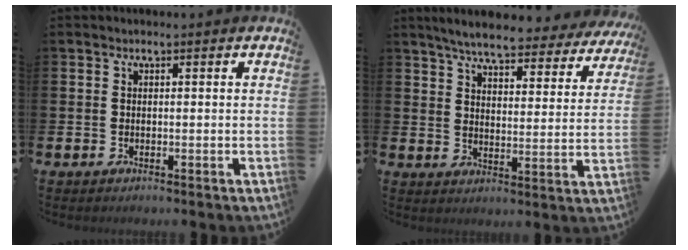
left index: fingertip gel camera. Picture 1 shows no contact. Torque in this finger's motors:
{"motor_torque": [1.06, -1.08, 0.43, 0.21]}